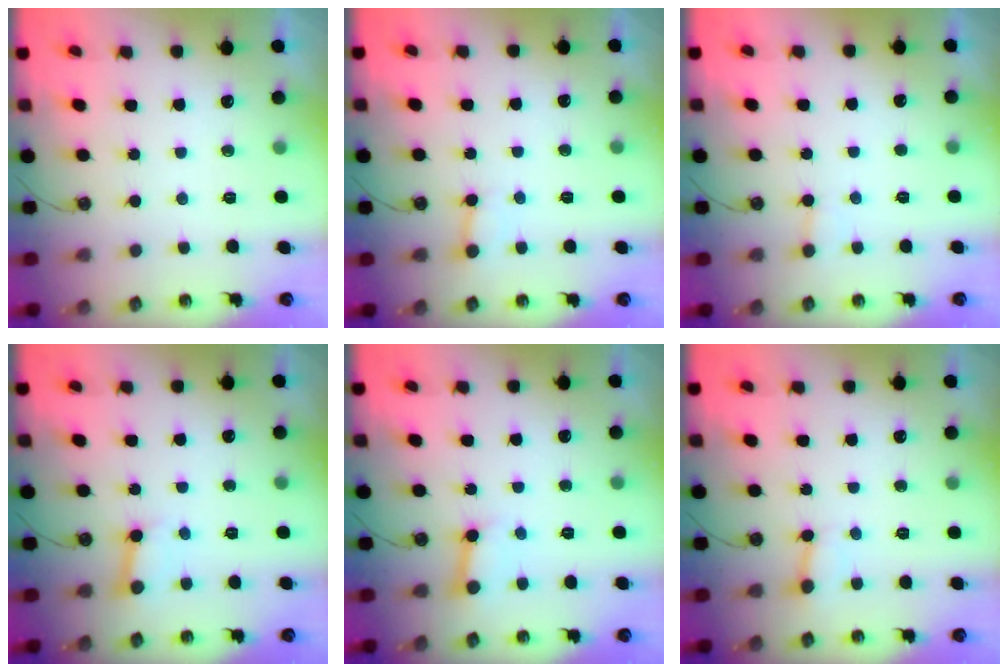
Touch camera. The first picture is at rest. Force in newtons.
{"total": 5.0, "press": 5.0, "slide": 0.4}
{"total": 3.9, "press": 3.9, "slide": 0.6}
{"total": 3.1, "press": 3.1, "slide": 0.1}
{"total": 3.6, "press": 3.6, "slide": 0.6}
{"total": 2.7, "press": 2.7, "slide": 0.4}